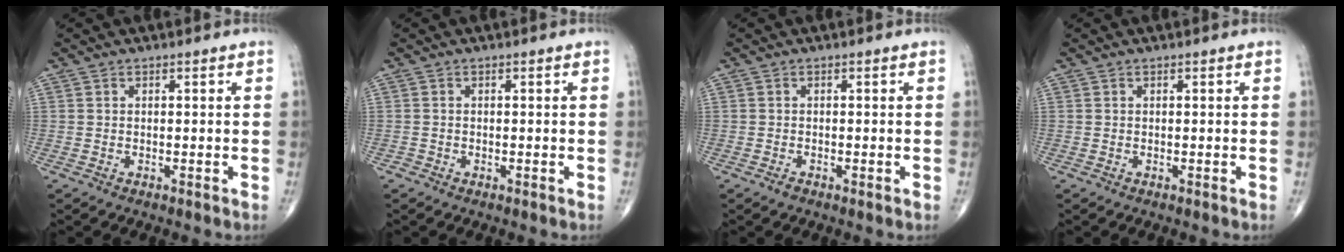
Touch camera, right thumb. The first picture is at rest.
{"total": 0.5, "force": [-0.3, 0.4, 0.0], "torque": [-0.002, 0.002, -0.008]}
{"total": 1.0, "force": [-0.5, 0.4, 0.7], "torque": [-0.012, -0.002, -0.011]}
{"total": 0.0}